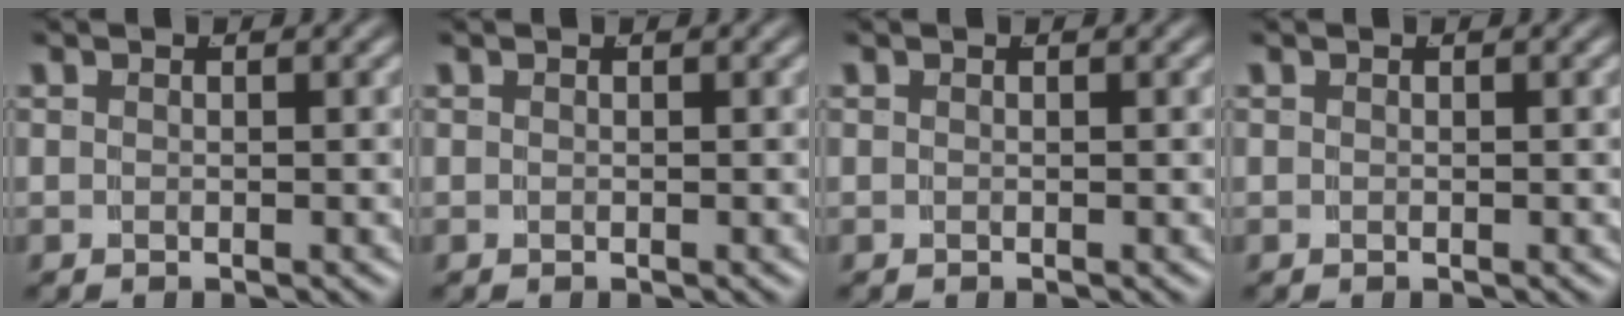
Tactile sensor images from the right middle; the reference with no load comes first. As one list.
[{"total": 0.0}, {"total": 0.0}, {"total": 0.0}]